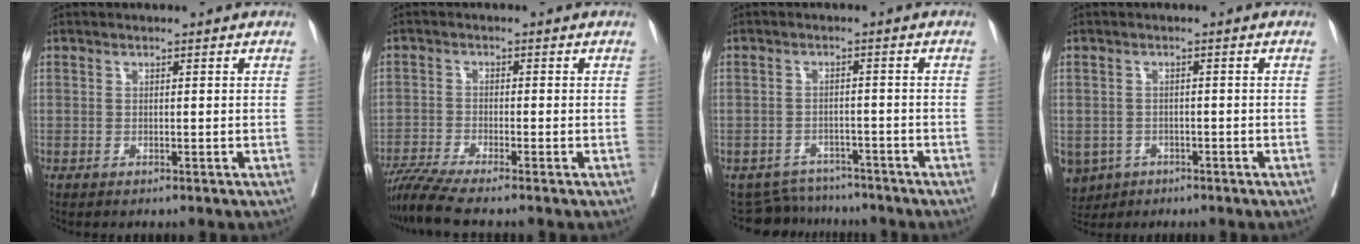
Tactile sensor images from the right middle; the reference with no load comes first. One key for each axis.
{"total": 5.7, "fx": -4.8, "fy": -1.0, "fz": 2.9, "tx": -0.051, "ty": -0.018, "tz": -0.090}
{"total": 6.1, "fx": -5.8, "fy": 1.7, "fz": -1.0, "tx": 0.020, "ty": 0.012, "tz": -0.083}
{"total": 7.3, "fx": -3.8, "fy": 5.9, "fz": 2.0, "tx": -0.054, "ty": 0.001, "tz": -0.055}